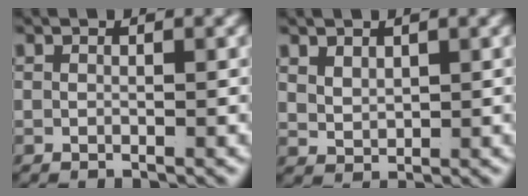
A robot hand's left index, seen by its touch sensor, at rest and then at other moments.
{"total": 1.9, "force": [1.3, 1.0, 0.9], "torque": [-0.026, -0.013, 0.040]}